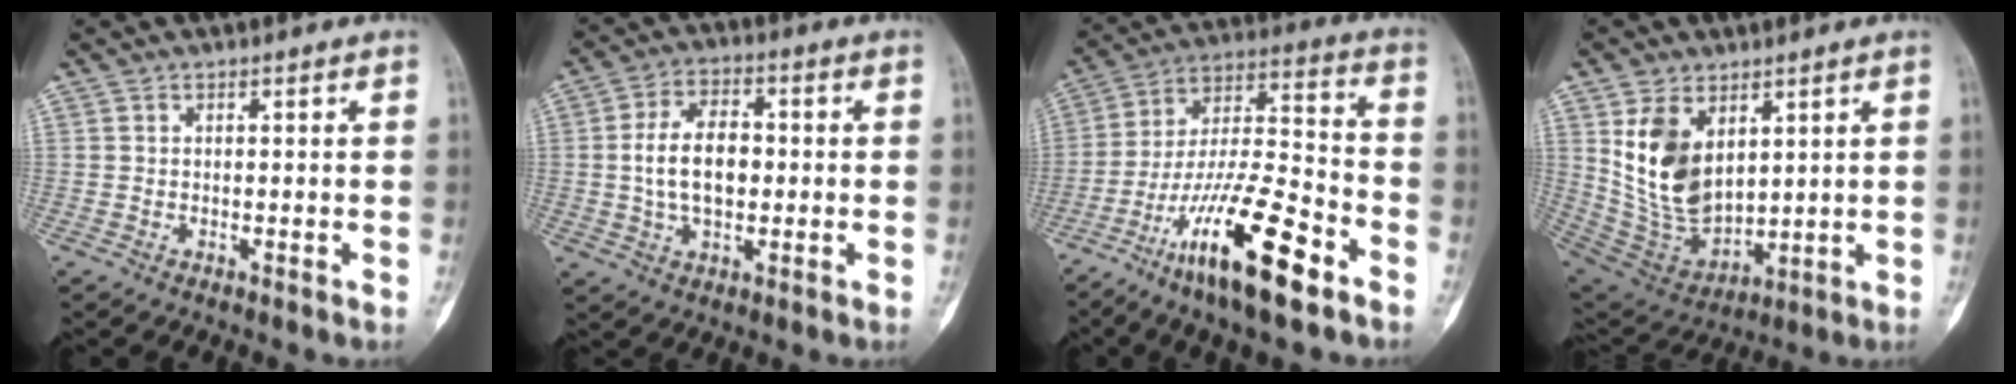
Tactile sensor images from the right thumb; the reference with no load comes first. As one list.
[{"total": 10.1, "force": [0.0, 6.0, 8.1], "torque": [-0.136, 0.014, -0.003]}, {"total": 19.8, "force": [-11.0, 4.7, 15.8], "torque": [-0.304, 0.062, -0.193]}, {"total": 14.3, "force": [4.7, 8.9, 10.1], "torque": [-0.163, -0.028, 0.116]}]